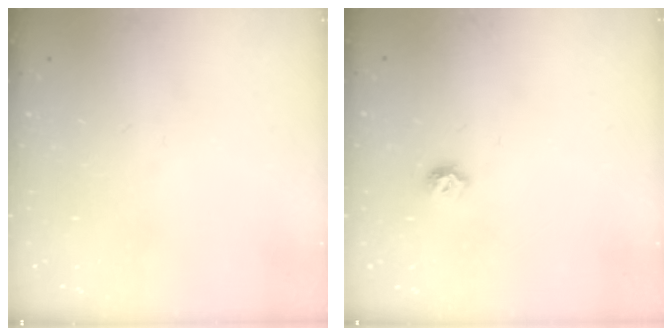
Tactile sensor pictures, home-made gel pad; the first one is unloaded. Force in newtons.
{"total": 4.7, "press": 4.7, "slide": 0.7}